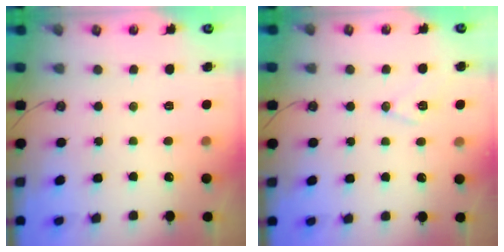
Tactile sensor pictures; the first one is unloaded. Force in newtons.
{"total": 9.6, "press": 8.9, "slide": 3.4}